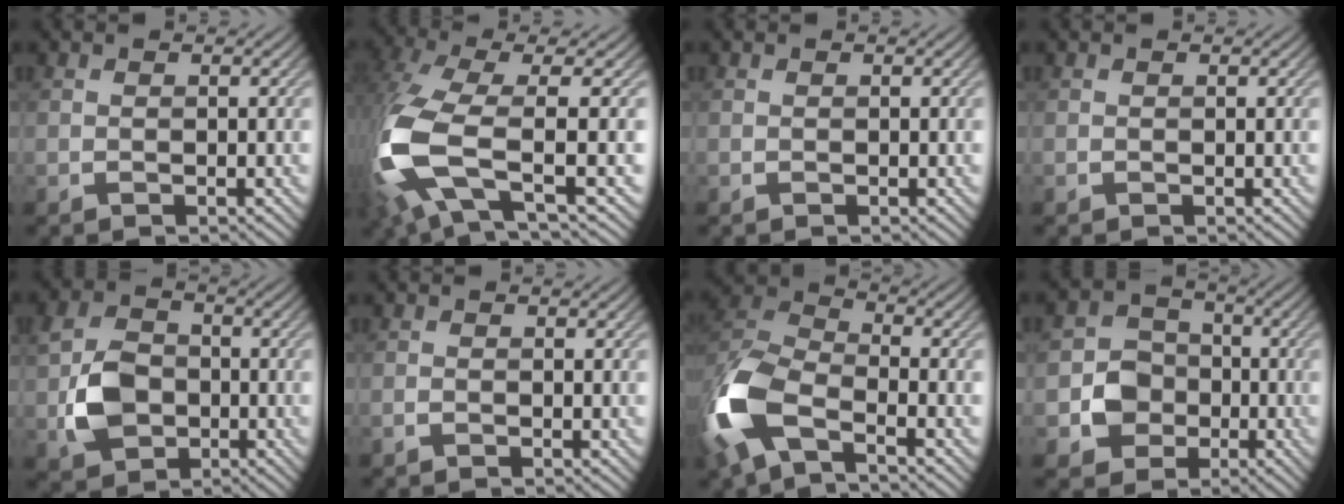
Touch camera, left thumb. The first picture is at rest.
{"total": 13.4, "force": [-1.8, 5.6, 12.0], "torque": [-0.313, -0.020, -0.031]}
{"total": 0.0}
{"total": 0.0}
{"total": 6.7, "force": [-1.3, 5.3, 3.8], "torque": [-0.088, -0.003, -0.034]}
{"total": 0.6, "force": [-0.5, 0.2, 0.3], "torque": [-0.008, 0.001, -0.012]}
{"total": 12.6, "force": [-5.6, 6.1, 9.4], "torque": [-0.233, -0.019, -0.128]}
{"total": 5.7, "force": [-1.2, 5.2, 1.9], "torque": [-0.043, 0.004, -0.038]}